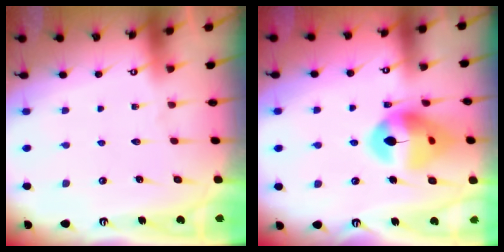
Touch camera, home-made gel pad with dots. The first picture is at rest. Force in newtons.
{"total": 15.1, "press": 14.9, "slide": 1.9}